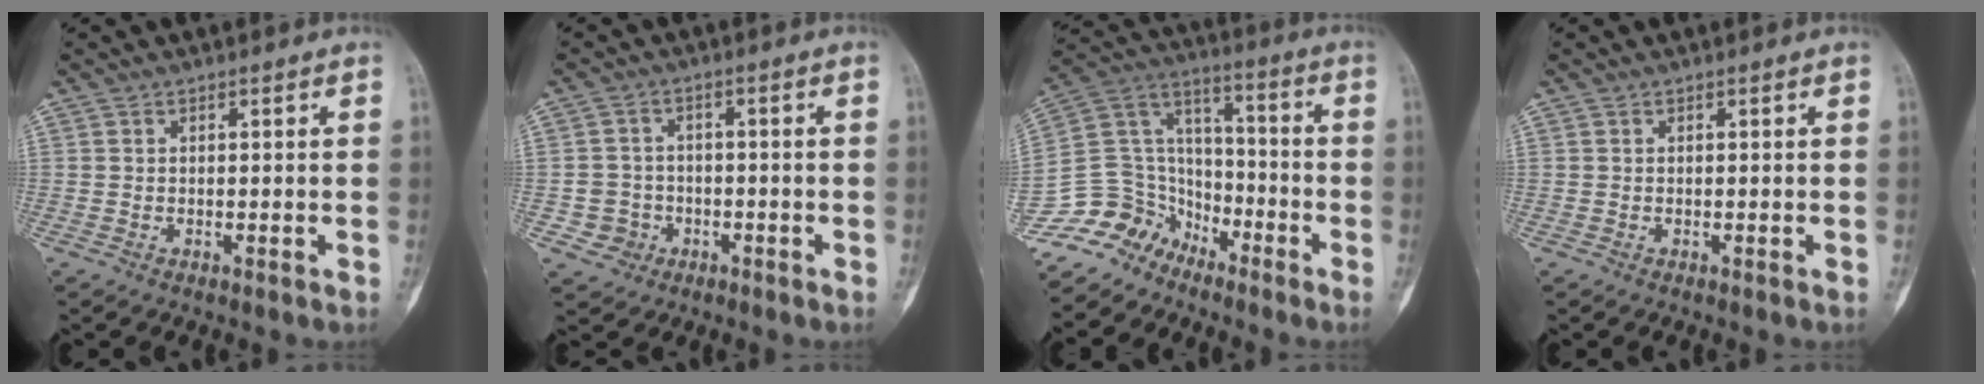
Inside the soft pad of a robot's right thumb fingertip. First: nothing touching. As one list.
[{"total": 4.6, "force": [-1.6, 4.3, 0.2], "torque": [0.020, 0.015, -0.028]}, {"total": 12.5, "force": [-9.7, 7.6, 1.6], "torque": [-0.008, 0.107, -0.193]}, {"total": 0.0}]